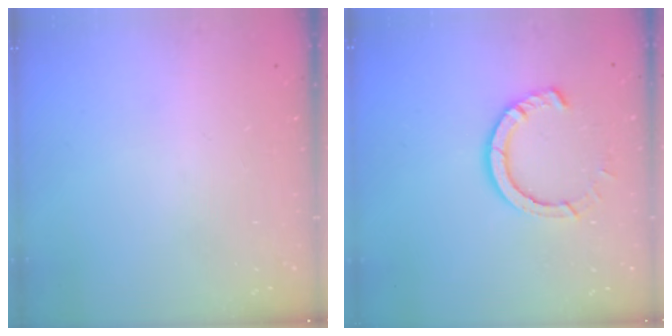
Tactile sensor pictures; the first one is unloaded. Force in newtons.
{"total": 8.5, "press": 8.4, "slide": 1.0}